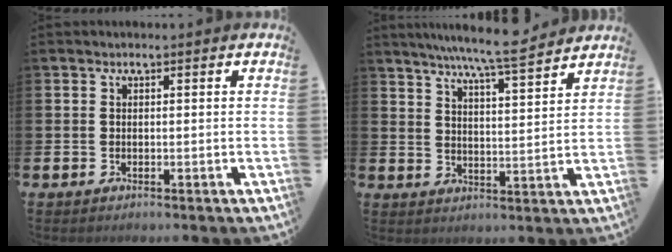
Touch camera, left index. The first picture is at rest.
{"total": 7.8, "force": [7.3, -0.1, 2.8], "torque": [-0.063, -0.044, 0.127]}